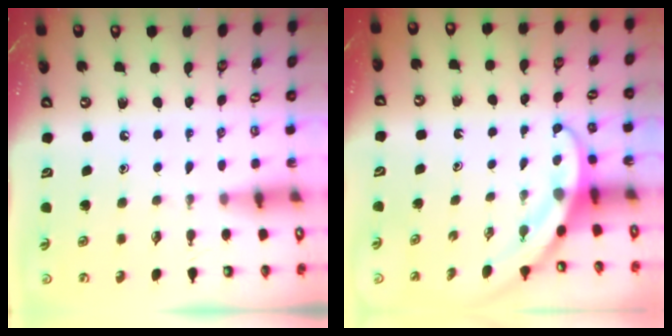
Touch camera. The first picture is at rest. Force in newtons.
{"total": 3.7, "press": 3.7, "slide": 0.4}